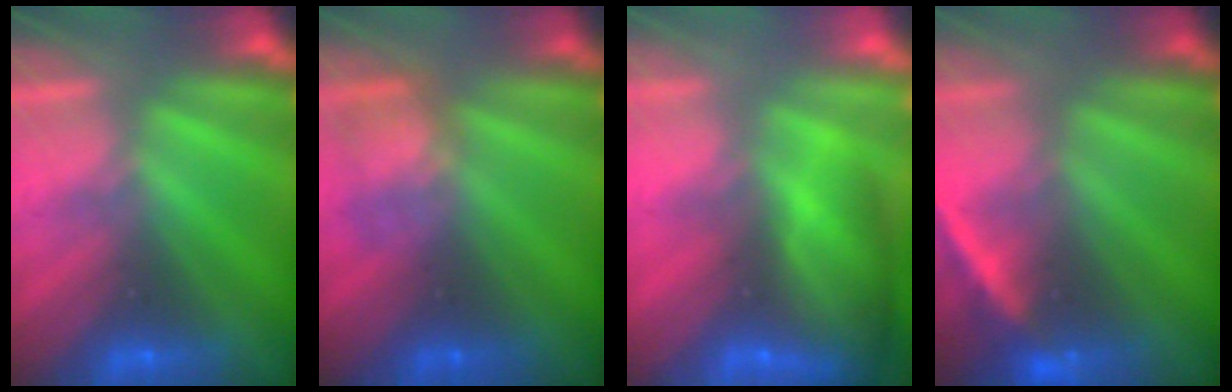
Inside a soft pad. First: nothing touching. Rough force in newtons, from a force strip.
{"total": 2.3}
{"total": 10.6}
{"total": 2.2}